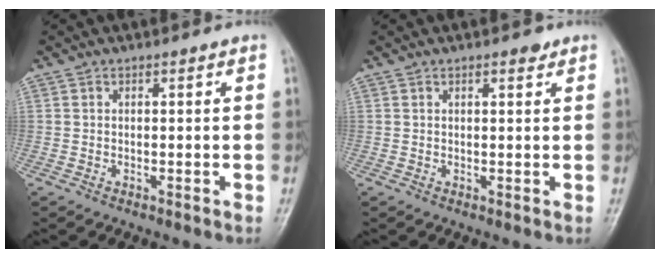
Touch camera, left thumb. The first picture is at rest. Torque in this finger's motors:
{"motor_torque": [-0.12, -0.07, -0.01, 0.10, -0.10]}